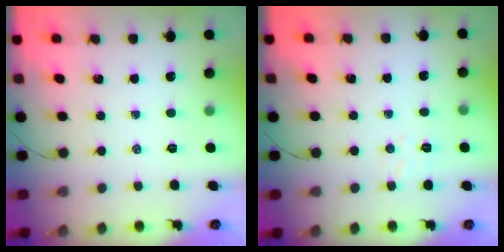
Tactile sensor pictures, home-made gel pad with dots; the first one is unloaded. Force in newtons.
{"total": 4.0, "press": 3.9, "slide": 0.9}